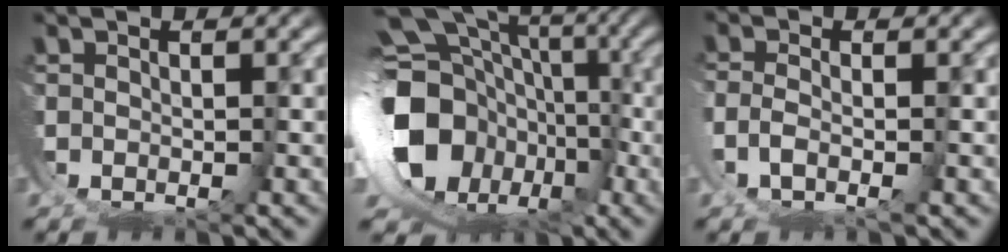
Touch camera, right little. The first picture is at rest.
{"total": 16.5, "force": [-1.4, 13.0, 10.0], "torque": [-0.203, -0.034, -0.026]}
{"total": 1.2, "force": [-0.7, -0.6, 0.7], "torque": [-0.013, -0.003, -0.012]}